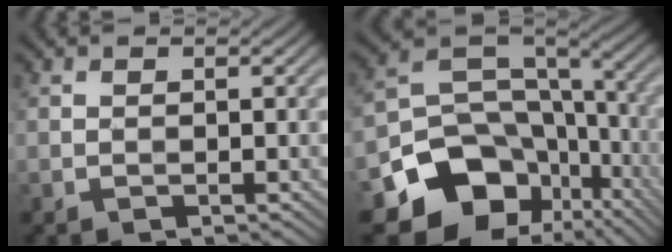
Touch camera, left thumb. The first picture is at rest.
{"total": 15.9, "force": [-7.6, 12.1, 6.9], "torque": [-0.163, -0.032, -0.120]}